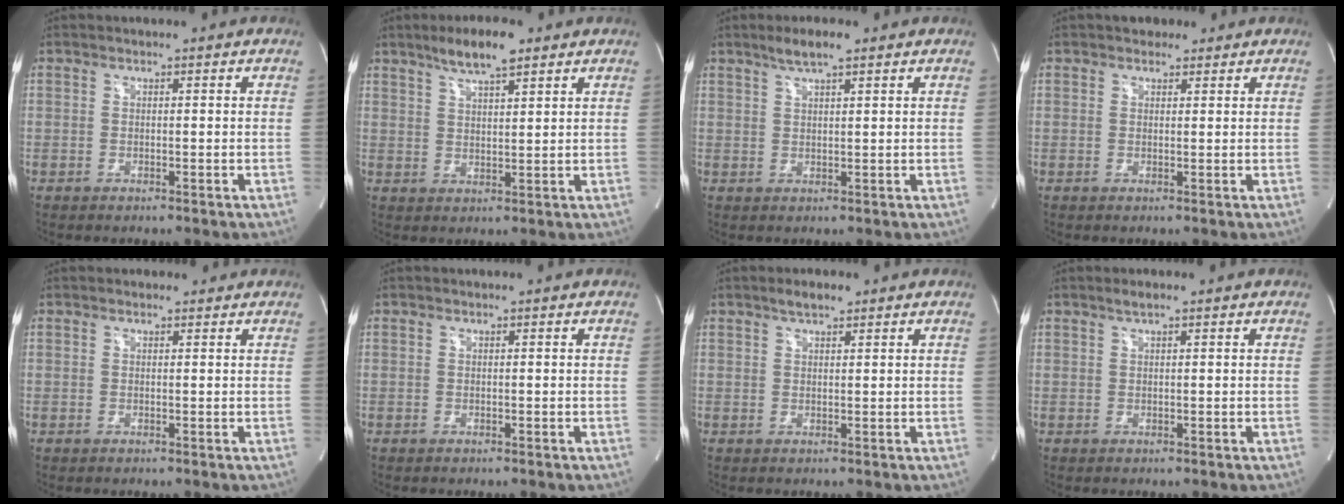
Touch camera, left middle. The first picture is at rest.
{"total": 6.8, "force": [4.8, 1.2, 4.7], "torque": [-0.090, 0.009, 0.083]}
{"total": 3.9, "force": [2.8, 0.5, 2.7], "torque": [-0.056, 0.007, 0.051]}
{"total": 2.7, "force": [2.0, 1.6, 0.8], "torque": [-0.011, 0.012, 0.028]}
{"total": 1.2, "force": [1.0, 0.6, 0.0], "torque": [-0.005, 0.010, 0.011]}
{"total": 0.0}
{"total": 2.5, "force": [1.8, 0.8, 1.5], "torque": [-0.031, 0.008, 0.032]}
{"total": 1.3, "force": [0.9, 0.1, 0.9], "torque": [-0.021, 0.005, 0.019]}